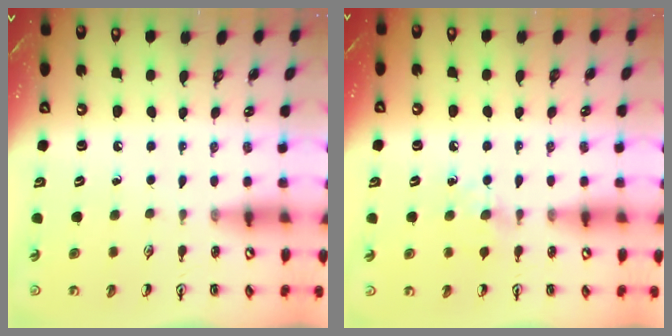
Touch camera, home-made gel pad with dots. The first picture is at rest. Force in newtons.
{"total": 6.4, "press": 6.4, "slide": 0.8}